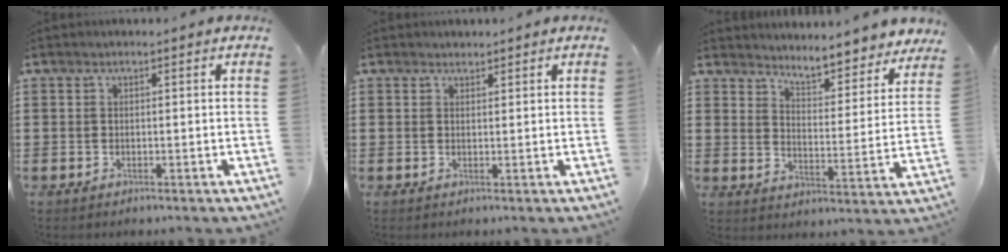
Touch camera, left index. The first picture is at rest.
{"total": 1.1, "force": [1.1, 0.4, -0.1], "torque": [0.000, 0.001, 0.022]}
{"total": 5.5, "force": [5.5, 0.0, 0.8], "torque": [-0.028, -0.050, 0.088]}